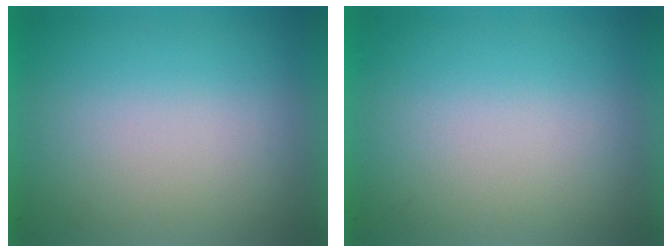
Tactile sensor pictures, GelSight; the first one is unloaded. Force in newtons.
{"total": 0.0}